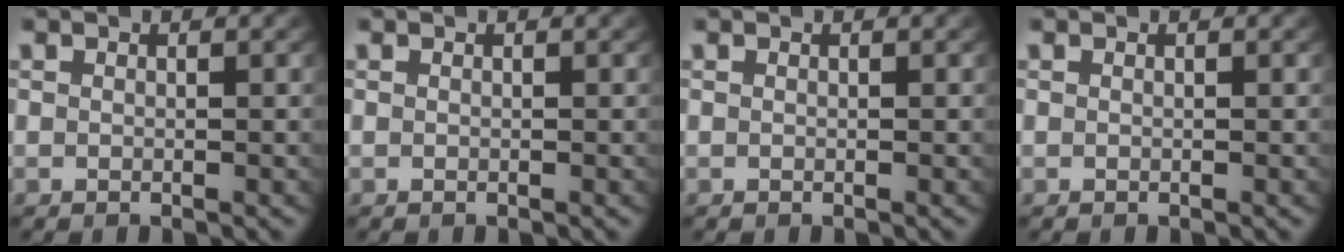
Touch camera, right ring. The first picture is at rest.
{"total": 0.6, "force": [-0.1, -0.5, -0.3], "torque": [0.005, -0.012, 0.008]}
{"total": 0.0}
{"total": 0.0}